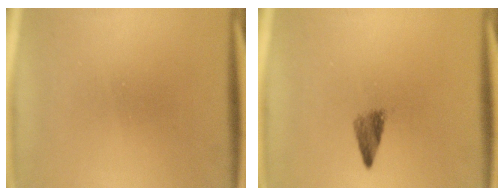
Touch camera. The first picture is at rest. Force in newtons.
{"total": 2.4}